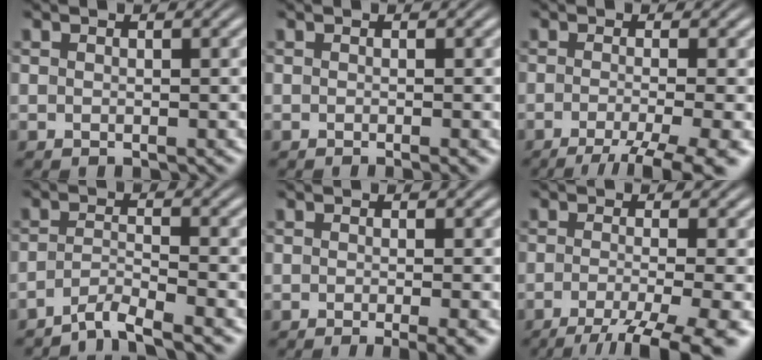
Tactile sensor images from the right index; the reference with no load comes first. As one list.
[{"total": 1.0, "force": [-0.7, -0.1, 0.7], "torque": [-0.005, 0.003, -0.012]}, {"total": 7.3, "force": [-5.0, 2.2, 4.9], "torque": [-0.067, -0.028, -0.063]}, {"total": 4.0, "force": [-3.6, 0.6, 1.8], "torque": [-0.035, -0.014, -0.055]}, {"total": 3.0, "force": [-2.0, 0.4, 2.1], "torque": [-0.023, -0.004, -0.030]}, {"total": 7.6, "force": [-4.5, 2.5, 5.6], "torque": [-0.086, -0.036, -0.053]}]